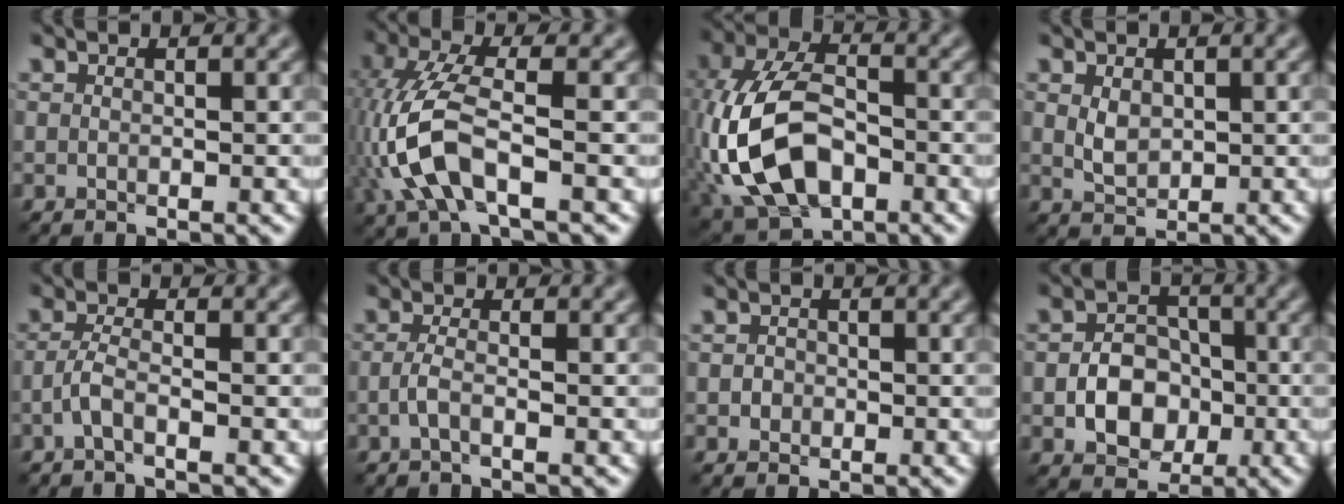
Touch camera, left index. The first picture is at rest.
{"total": 7.0, "force": [-2.3, 2.7, 6.1], "torque": [-0.156, 0.007, -0.052]}
{"total": 11.3, "force": [-3.0, 6.8, 8.6], "torque": [-0.189, 0.000, -0.074]}
{"total": 1.9, "force": [0.3, 1.3, 1.3], "torque": [-0.030, -0.002, 0.009]}
{"total": 1.8, "force": [-1.1, 0.2, 1.4], "torque": [-0.033, 0.005, -0.030]}
{"total": 1.4, "force": [-0.7, 0.2, 1.2], "torque": [-0.031, 0.001, -0.021]}
{"total": 1.0, "force": [-0.2, 0.9, 0.3], "torque": [0.000, -0.002, -0.006]}
{"total": 5.0, "force": [-1.4, 3.8, 3.0], "torque": [-0.042, 0.000, -0.023]}